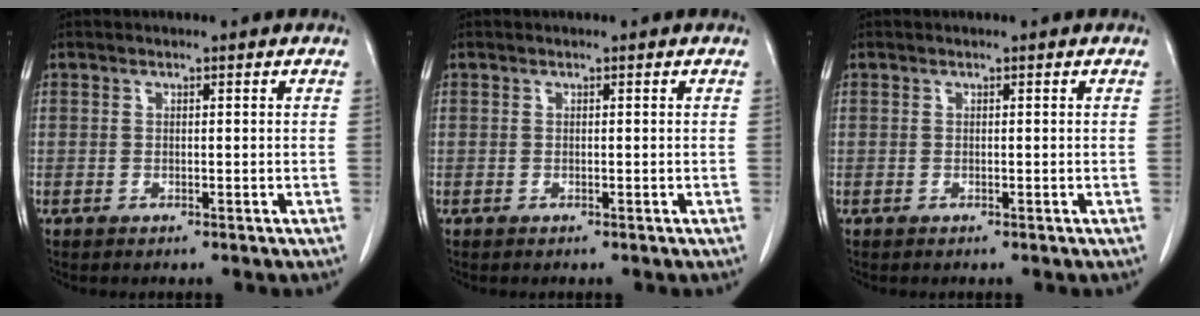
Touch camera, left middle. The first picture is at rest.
{"total": 0.0}
{"total": 0.0}